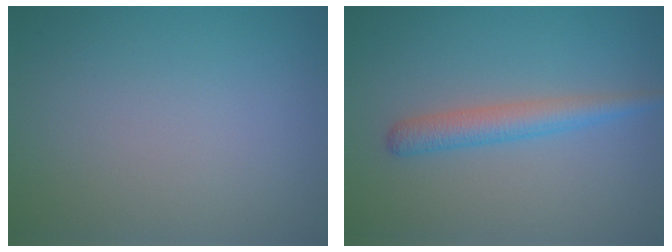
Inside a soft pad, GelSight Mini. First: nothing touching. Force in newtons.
{"total": 2.8, "press": 2.8, "slide": 0.2}